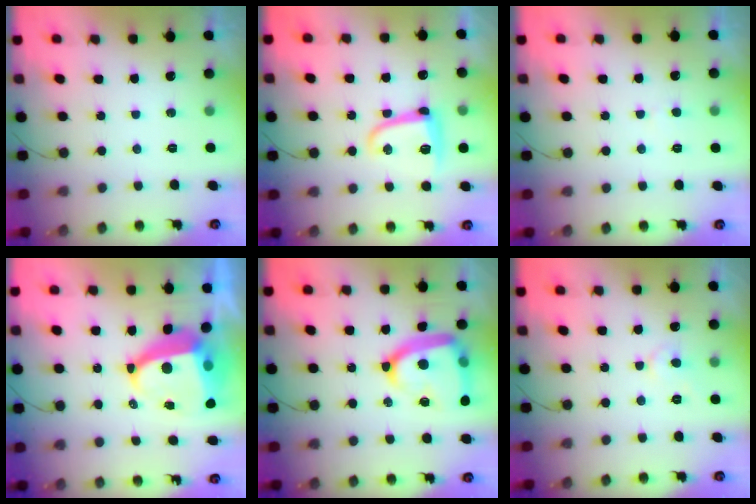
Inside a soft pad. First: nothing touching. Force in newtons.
{"total": 10.2, "press": 10.2, "slide": 0.4}
{"total": 1.7, "press": 1.7, "slide": 0.1}
{"total": 11.2, "press": 11.1, "slide": 1.2}
{"total": 17.3, "press": 17.2, "slide": 1.5}
{"total": 4.8, "press": 4.8, "slide": 0.2}